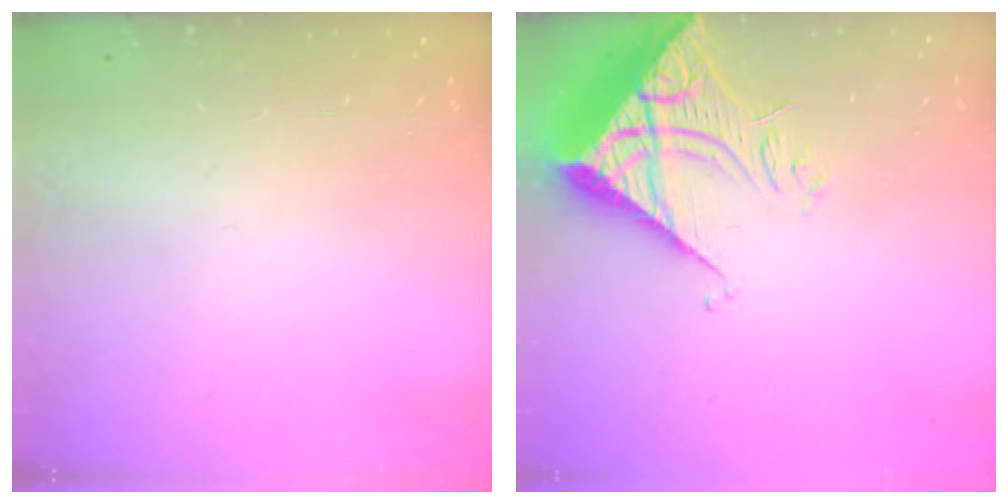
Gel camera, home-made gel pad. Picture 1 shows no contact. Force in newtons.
{"total": 10.7, "press": 10.6, "slide": 1.0}